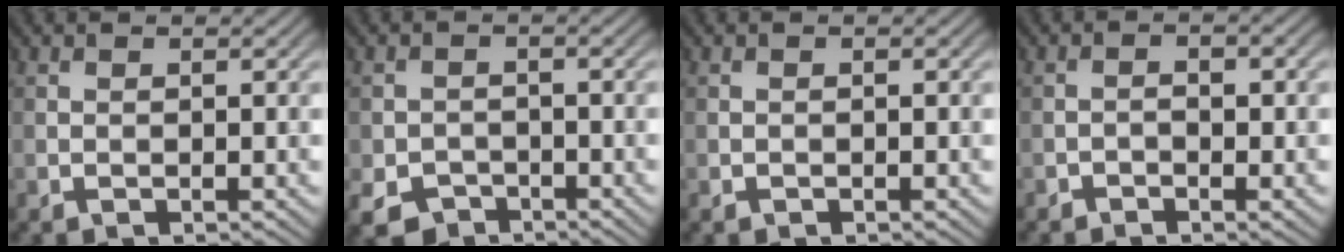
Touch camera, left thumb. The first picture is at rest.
{"total": 3.8, "force": [-2.5, 2.5, 1.4], "torque": [-0.031, -0.009, -0.051]}
{"total": 0.0}
{"total": 1.9, "force": [-1.0, 0.8, 1.5], "torque": [-0.022, 0.004, -0.020]}